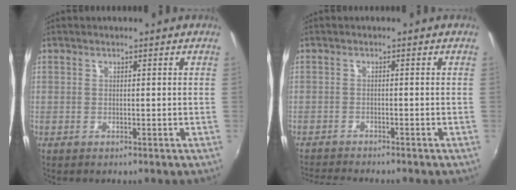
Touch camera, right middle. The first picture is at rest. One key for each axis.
{"total": 4.9, "fx": -4.7, "fy": 0.0, "fz": 1.4, "tx": -0.041, "ty": -0.017, "tz": -0.084}